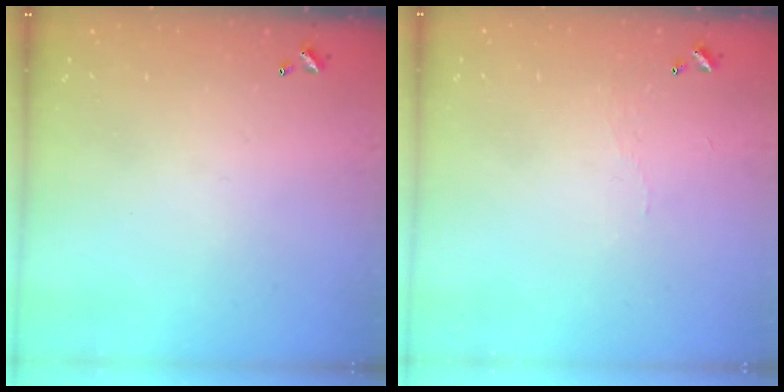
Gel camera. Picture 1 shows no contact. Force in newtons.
{"total": 2.0, "press": 1.9, "slide": 0.4}